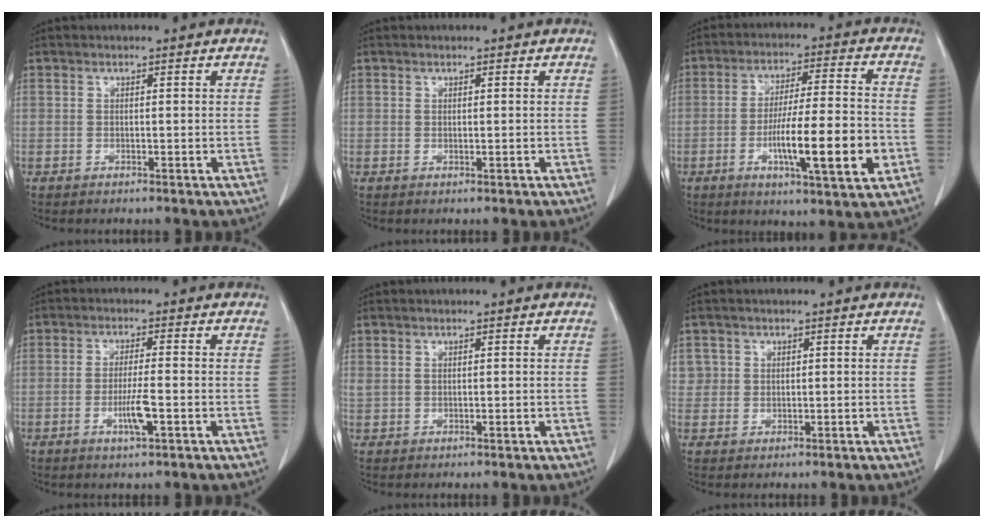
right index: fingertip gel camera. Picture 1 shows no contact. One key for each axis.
{"total": 0.0}
{"total": 14.2, "fx": -4.1, "fy": 1.2, "fz": 13.5, "tx": -0.225, "ty": -0.007, "tz": -0.067}
{"total": 4.7, "fx": -1.6, "fy": 0.3, "fz": 4.4, "tx": -0.084, "ty": -0.007, "tz": -0.028}
{"total": 1.5, "fx": 0.3, "fy": 0.7, "fz": 1.3, "tx": -0.042, "ty": 0.006, "tz": 0.017}
{"total": 2.4, "fx": 0.9, "fy": 2.3, "fz": 0.1, "tx": 0.015, "ty": 0.001, "tz": 0.012}